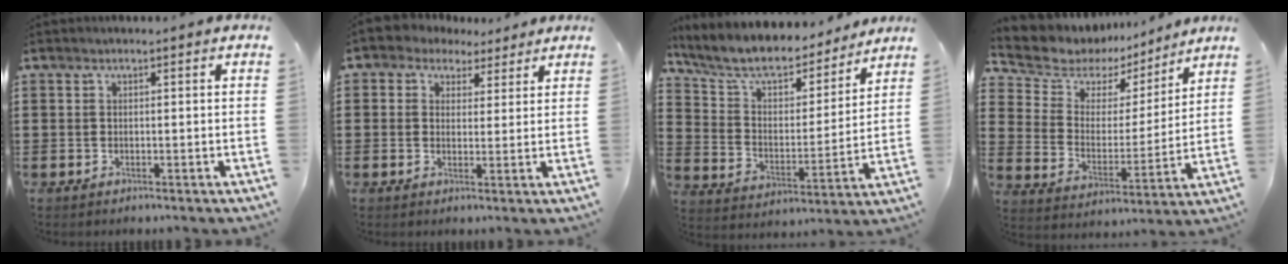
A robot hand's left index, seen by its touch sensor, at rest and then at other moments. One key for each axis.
{"total": 2.9, "fx": 1.6, "fy": 2.4, "fz": 0.1, "tx": -0.018, "ty": 0.005, "tz": 0.029}
{"total": 8.3, "fx": 7.3, "fy": 2.4, "fz": 3.2, "tx": -0.096, "ty": -0.045, "tz": 0.123}
{"total": 6.3, "fx": 5.0, "fy": 3.8, "fz": 0.5, "tx": -0.054, "ty": -0.034, "tz": 0.086}